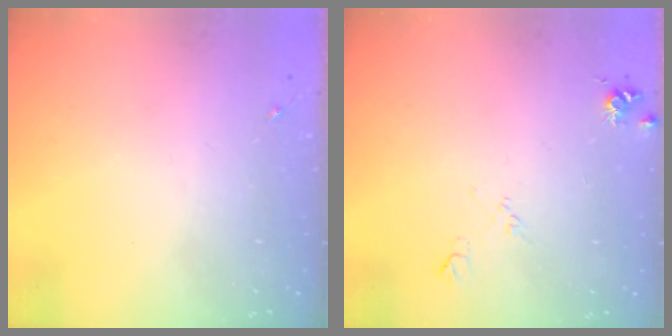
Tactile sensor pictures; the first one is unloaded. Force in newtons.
{"total": 8.2, "press": 8.2, "slide": 0.8}